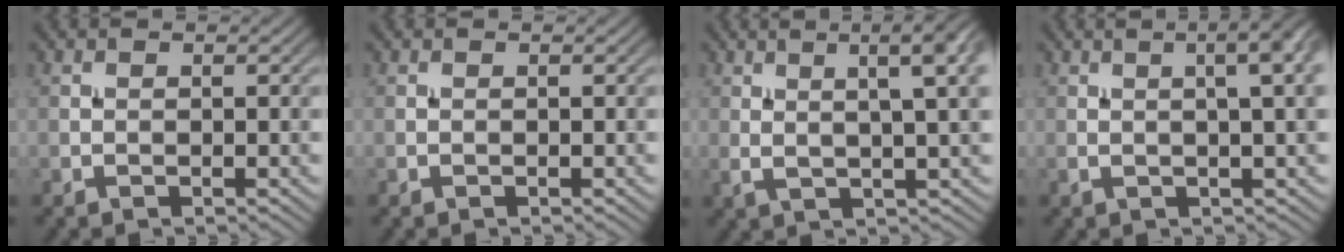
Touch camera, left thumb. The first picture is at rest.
{"total": 0.0}
{"total": 9.3, "force": [3.4, 2.4, 8.3], "torque": [-0.109, 0.030, 0.046]}
{"total": 7.0, "force": [2.1, 1.9, 6.4], "torque": [-0.068, 0.028, 0.017]}